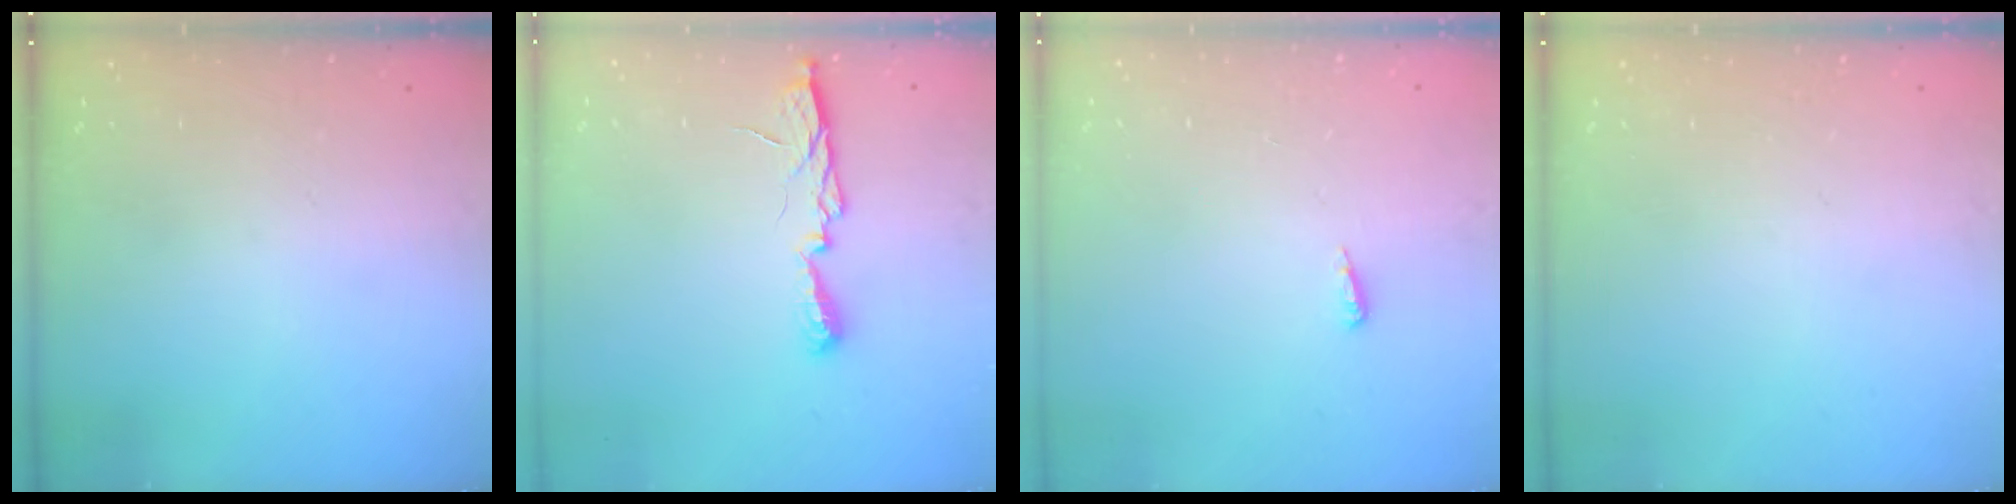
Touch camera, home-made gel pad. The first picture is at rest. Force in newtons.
{"total": 7.0, "press": 7.0, "slide": 0.7}
{"total": 3.6, "press": 3.5, "slide": 0.6}
{"total": 0.0}